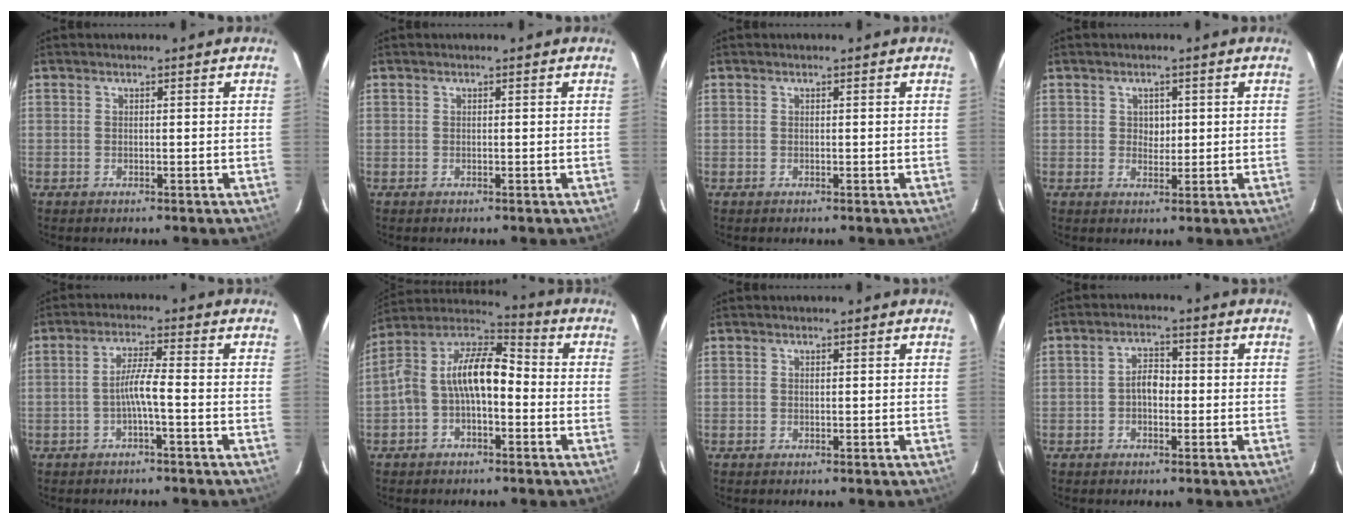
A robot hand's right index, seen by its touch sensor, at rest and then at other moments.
{"total": 0.0}
{"total": 0.0}
{"total": 2.2, "force": [0.4, 2.0, 0.8], "torque": [-0.009, 0.006, 0.008]}
{"total": 3.9, "force": [-1.7, -0.4, 3.5], "torque": [-0.073, 0.007, -0.030]}
{"total": 12.4, "force": [-1.4, 6.6, 10.4], "torque": [-0.192, 0.031, -0.036]}
{"total": 0.0}
{"total": 3.4, "force": [-0.7, 2.2, 2.5], "torque": [-0.044, 0.012, -0.013]}